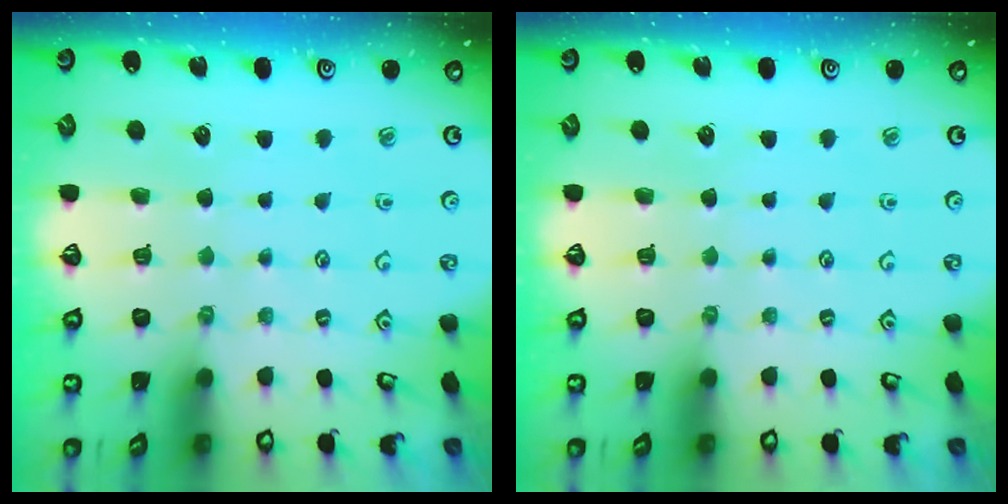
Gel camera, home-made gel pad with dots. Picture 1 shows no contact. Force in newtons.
{"total": 0.0}